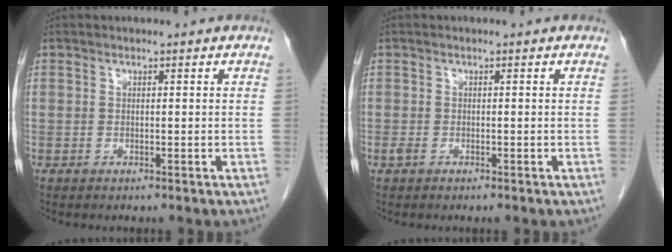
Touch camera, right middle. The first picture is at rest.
{"total": 1.1, "force": [-0.6, 0.5, 0.8], "torque": [-0.020, -0.002, -0.005]}